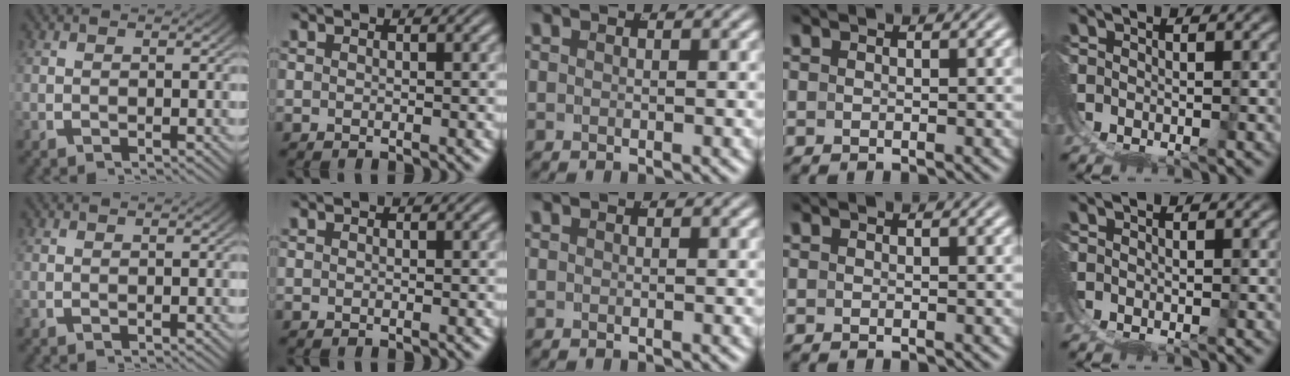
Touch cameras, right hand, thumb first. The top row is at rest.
{}